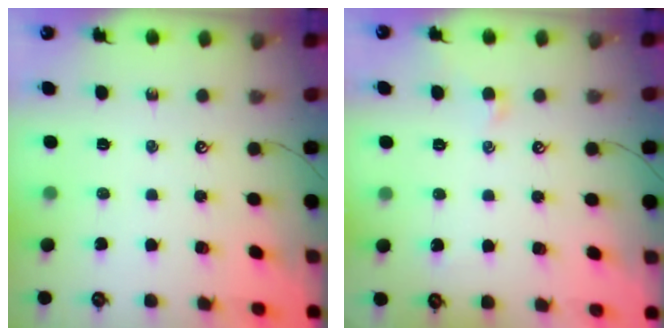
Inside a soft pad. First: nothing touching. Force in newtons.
{"total": 0.8, "press": 0.6, "slide": 0.5}